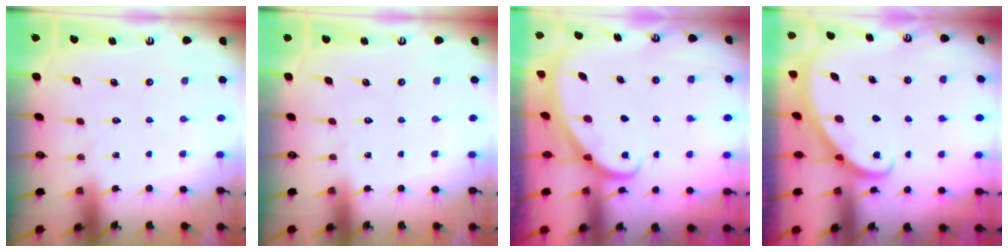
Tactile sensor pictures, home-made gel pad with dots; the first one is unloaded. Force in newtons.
{"total": 0.0}
{"total": 2.3, "press": 2.3, "slide": 0.1}
{"total": 2.8, "press": 2.8, "slide": 0.2}